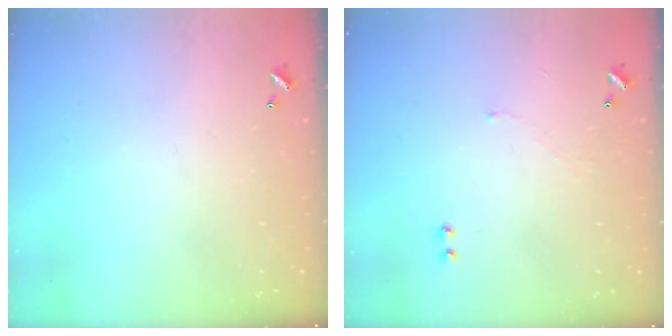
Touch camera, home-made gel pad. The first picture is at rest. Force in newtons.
{"total": 2.0, "press": 1.9, "slide": 0.7}